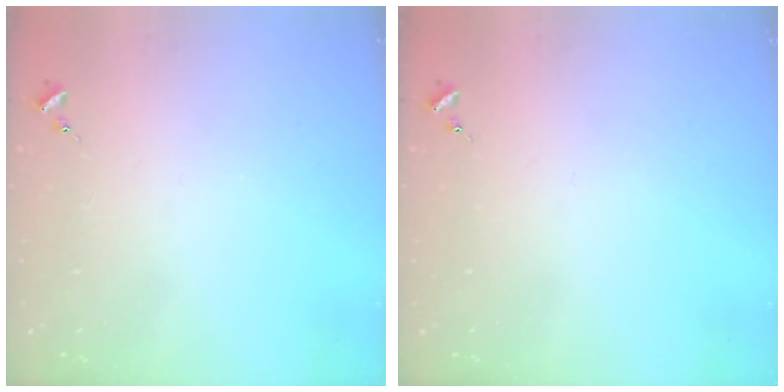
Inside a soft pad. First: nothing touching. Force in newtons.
{"total": 0.0}